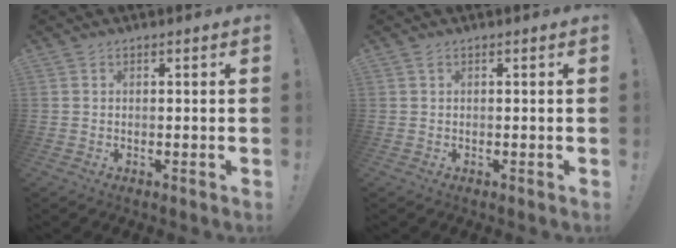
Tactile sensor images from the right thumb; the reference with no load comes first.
{"total": 0.7, "force": [0.3, 0.1, 0.6], "torque": [-0.012, 0.001, 0.005]}